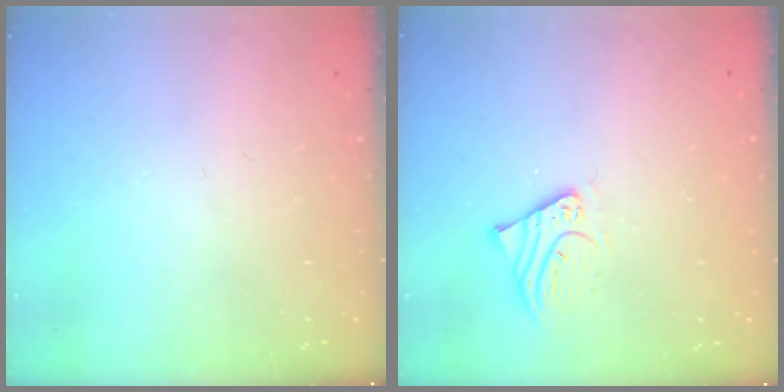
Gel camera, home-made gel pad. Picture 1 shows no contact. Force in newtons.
{"total": 1.5, "press": 1.5, "slide": 0.1}